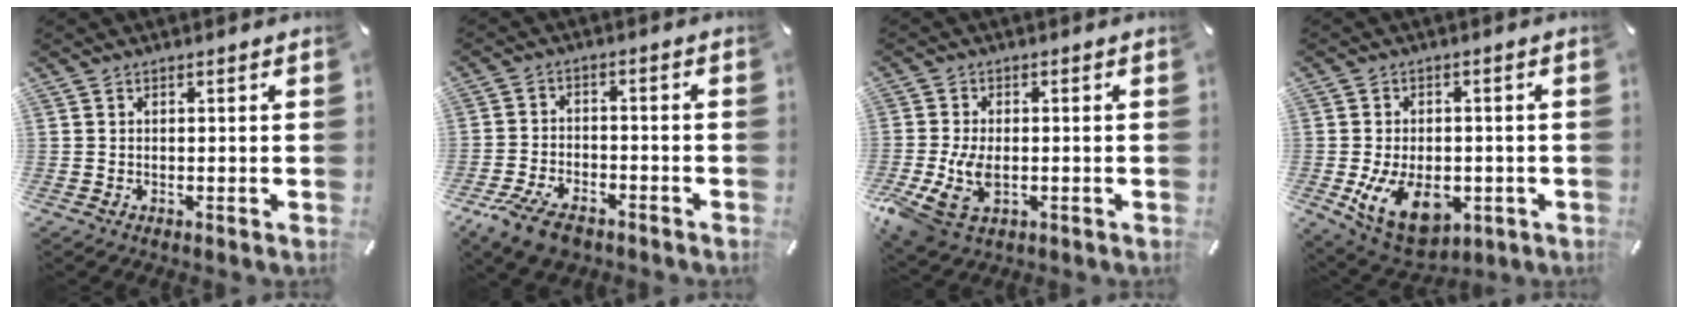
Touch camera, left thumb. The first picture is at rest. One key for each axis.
{"total": 7.8, "fx": -5.2, "fy": 3.9, "fz": 4.3, "tx": -0.094, "ty": 0.018, "tz": -0.097}
{"total": 9.5, "fx": -2.1, "fy": 6.1, "fz": 6.9, "tx": -0.153, "ty": -0.006, "tz": -0.036}
{"total": 12.9, "fx": -3.5, "fy": 8.5, "fz": 9.2, "tx": -0.163, "ty": 0.000, "tz": -0.057}